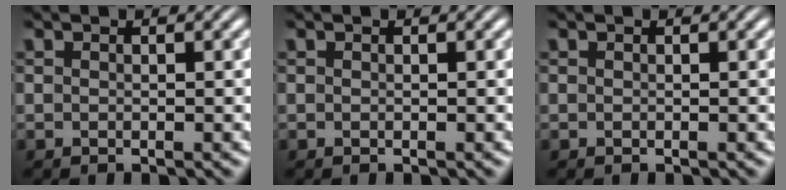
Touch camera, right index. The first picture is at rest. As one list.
[{"total": 0.0}, {"total": 0.0}]